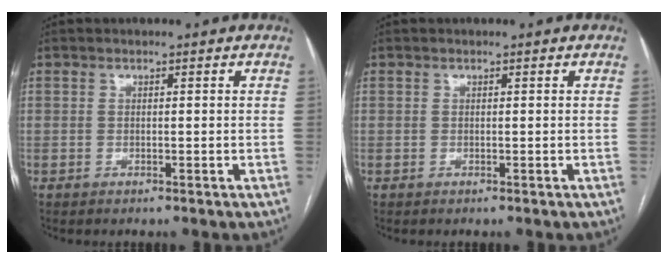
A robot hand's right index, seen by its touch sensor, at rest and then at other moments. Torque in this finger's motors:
{"motor_torque": [0.00, 0.00, 0.00, 0.00]}